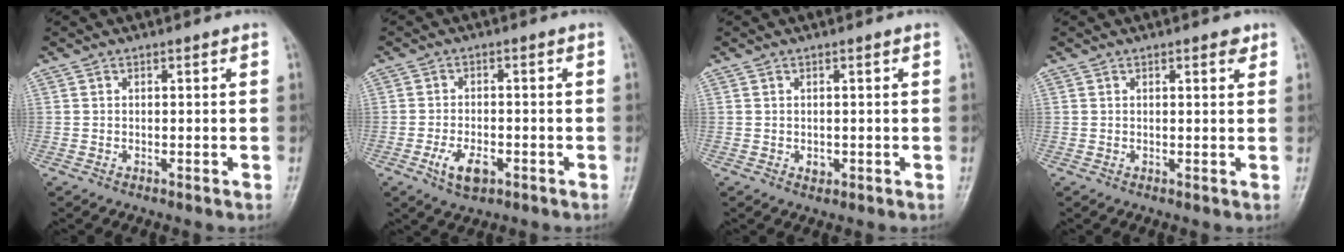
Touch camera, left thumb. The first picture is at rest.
{"total": 5.1, "force": [-2.2, 2.7, 3.8], "torque": [-0.069, 0.003, -0.036]}
{"total": 1.4, "force": [0.2, 1.0, 1.0], "torque": [-0.010, -0.002, 0.007]}
{"total": 2.0, "force": [1.2, 0.7, 1.4], "torque": [-0.014, -0.006, 0.015]}